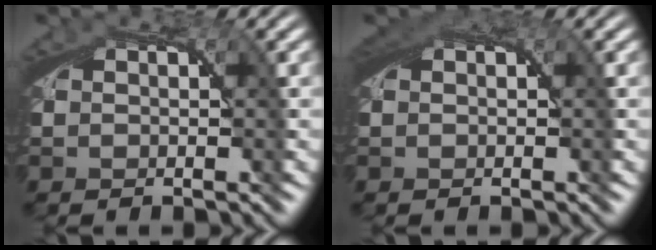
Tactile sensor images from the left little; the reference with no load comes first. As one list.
[{"total": 1.4, "force": [0.6, 0.8, 0.9], "torque": [-0.019, -0.001, 0.009]}]